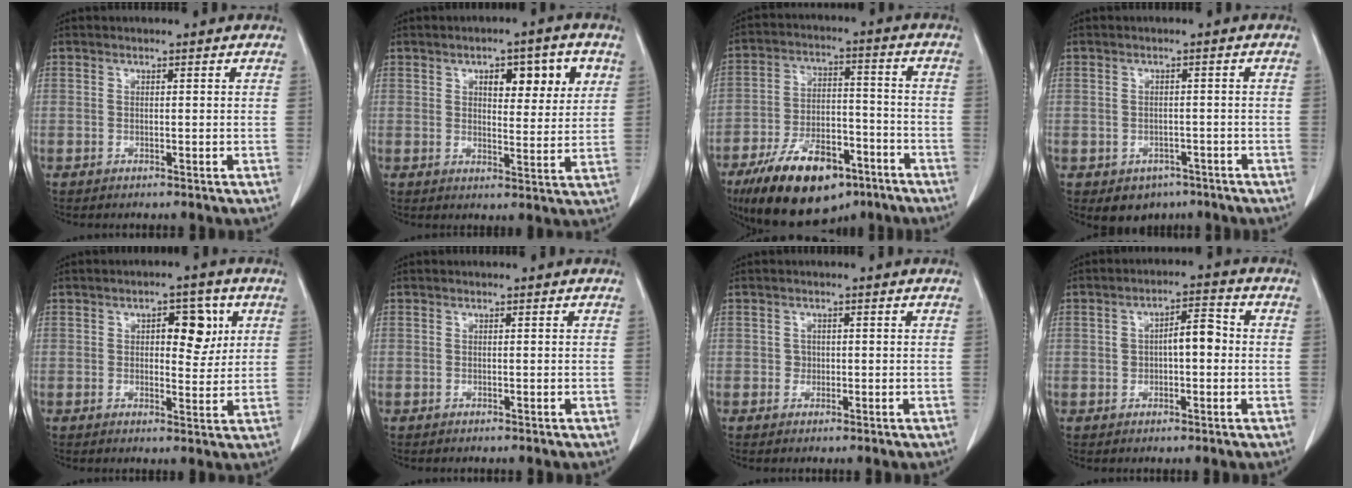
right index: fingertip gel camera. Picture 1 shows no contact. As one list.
[{"total": 8.6, "force": [3.6, 3.0, 7.2], "torque": [-0.093, 0.007, 0.052]}, {"total": 17.2, "force": [-11.0, 7.6, 10.8], "torque": [-0.193, 0.005, -0.181]}, {"total": 4.2, "force": [-2.6, 3.2, 1.1], "torque": [-0.005, 0.007, -0.027]}, {"total": 6.1, "force": [2.0, 2.8, 5.0], "torque": [-0.062, 0.009, 0.030]}, {"total": 0.0}, {"total": 1.2, "force": [-0.1, 1.2, 0.4], "torque": [-0.004, 0.004, 0.000]}, {"total": 5.5, "force": [0.2, 2.3, 5.0], "torque": [-0.083, 0.025, 0.001]}]